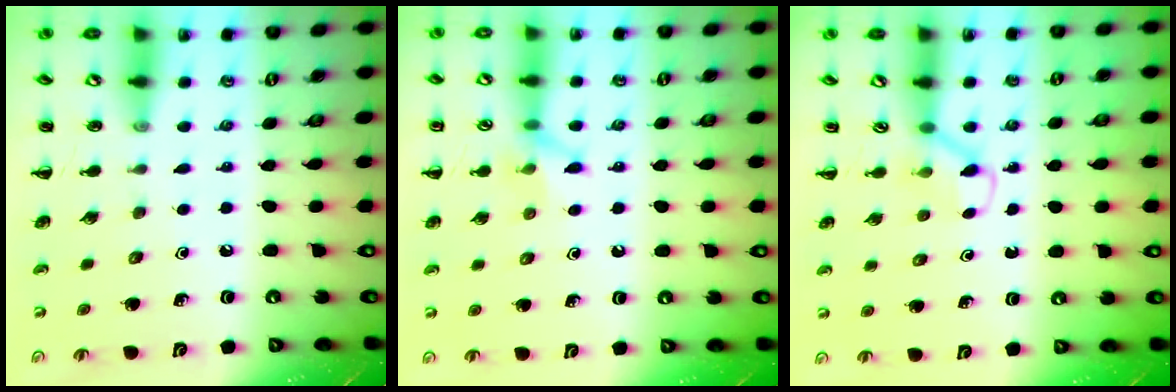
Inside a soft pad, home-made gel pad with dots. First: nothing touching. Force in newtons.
{"total": 7.1, "press": 7.0, "slide": 1.5}
{"total": 2.5, "press": 2.3, "slide": 0.9}